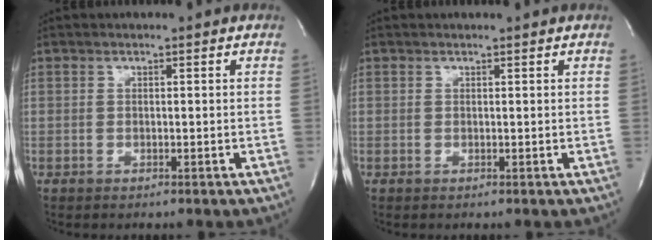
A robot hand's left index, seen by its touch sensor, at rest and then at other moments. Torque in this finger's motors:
{"motor_torque": [0.14, -0.08, 0.05, 0.01]}